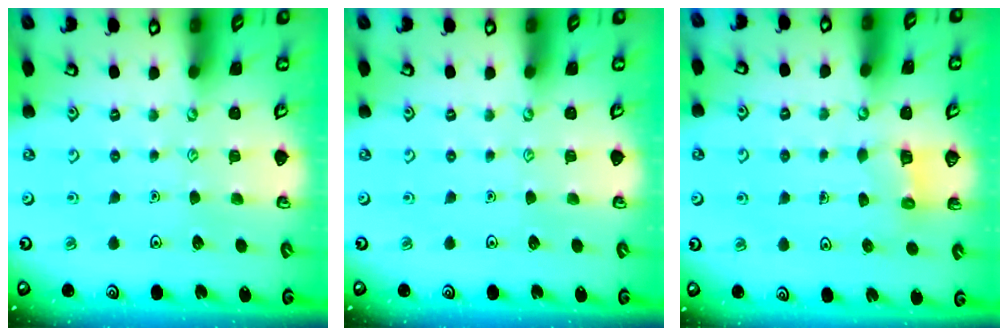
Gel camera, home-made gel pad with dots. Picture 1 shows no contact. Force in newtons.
{"total": 0.0}
{"total": 3.1, "press": 3.1, "slide": 0.3}